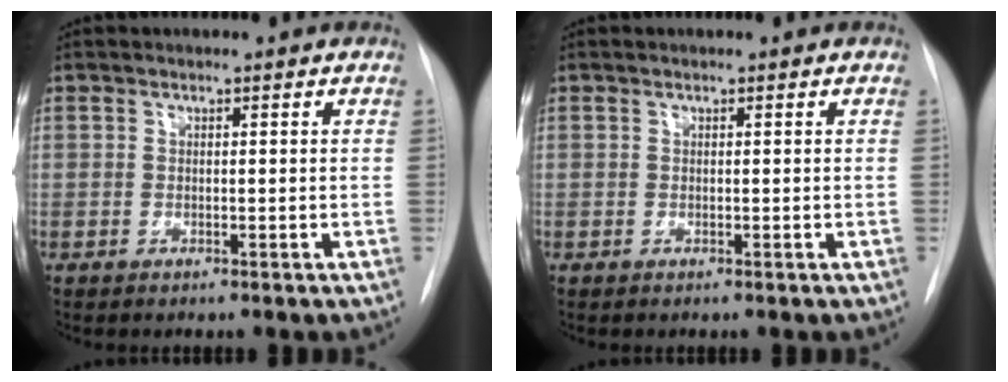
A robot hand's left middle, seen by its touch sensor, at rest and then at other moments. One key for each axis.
{"total": 0.0}